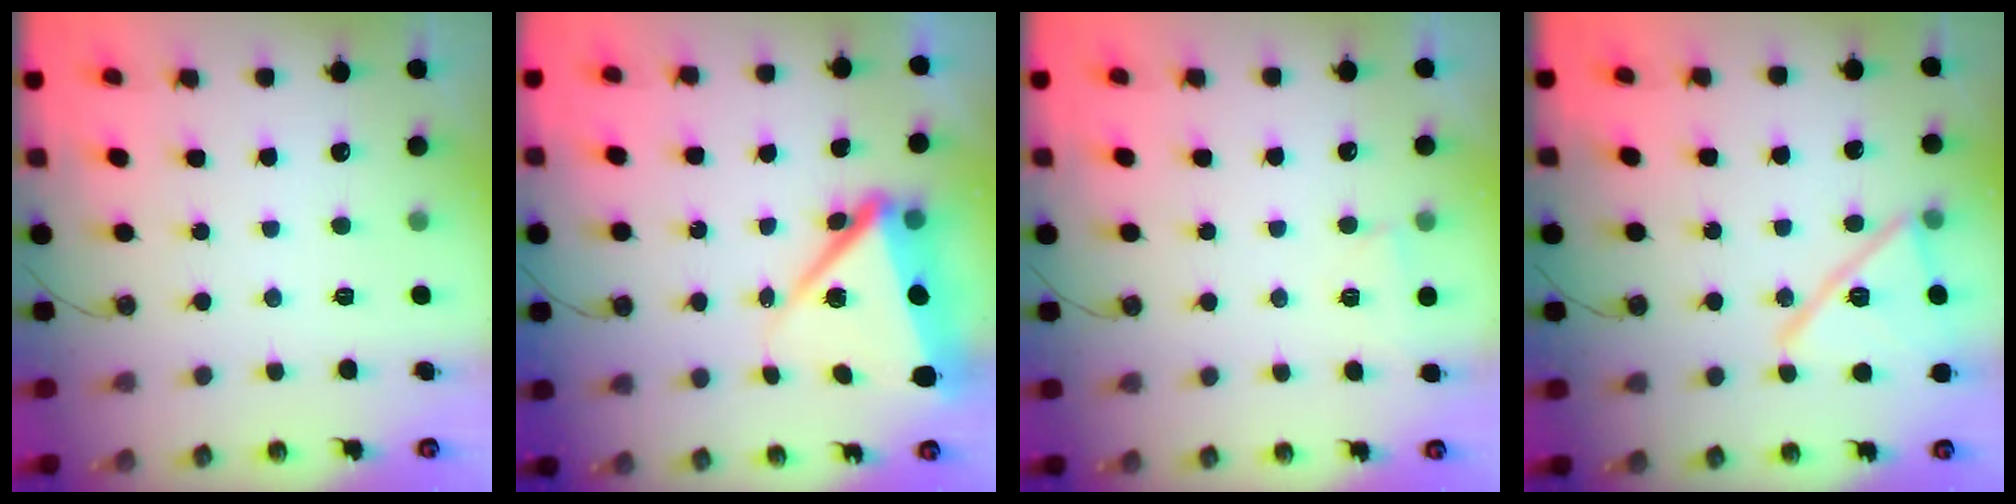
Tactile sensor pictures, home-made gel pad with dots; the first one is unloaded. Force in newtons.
{"total": 10.8, "press": 10.7, "slide": 1.4}
{"total": 2.1, "press": 2.1, "slide": 0.4}
{"total": 16.6, "press": 16.5, "slide": 1.6}